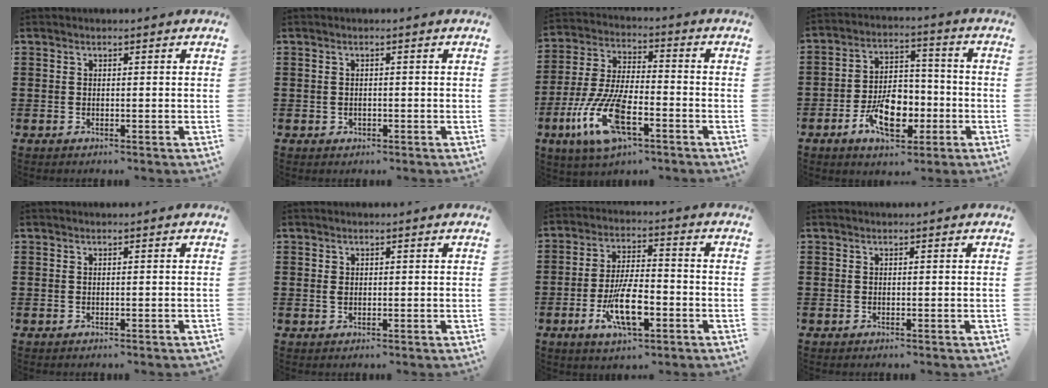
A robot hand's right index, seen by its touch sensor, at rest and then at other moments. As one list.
[{"total": 0.7, "force": [-0.2, 0.6, 0.2], "torque": [-0.009, 0.003, -0.004]}, {"total": 12.1, "force": [-5.8, 4.3, 9.8], "torque": [-0.230, -0.010, -0.112]}, {"total": 9.7, "force": [-3.6, 5.6, 7.0], "torque": [-0.123, 0.003, -0.064]}, {"total": 0.0}, {"total": 1.0, "force": [0.2, 0.7, 0.5], "torque": [-0.013, 0.003, 0.005]}, {"total": 9.9, "force": [-3.4, 3.8, 8.5], "torque": [-0.174, -0.008, -0.060]}, {"total": 0.0}]